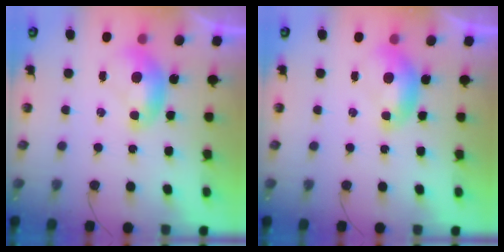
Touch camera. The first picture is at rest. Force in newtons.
{"total": 0.0}